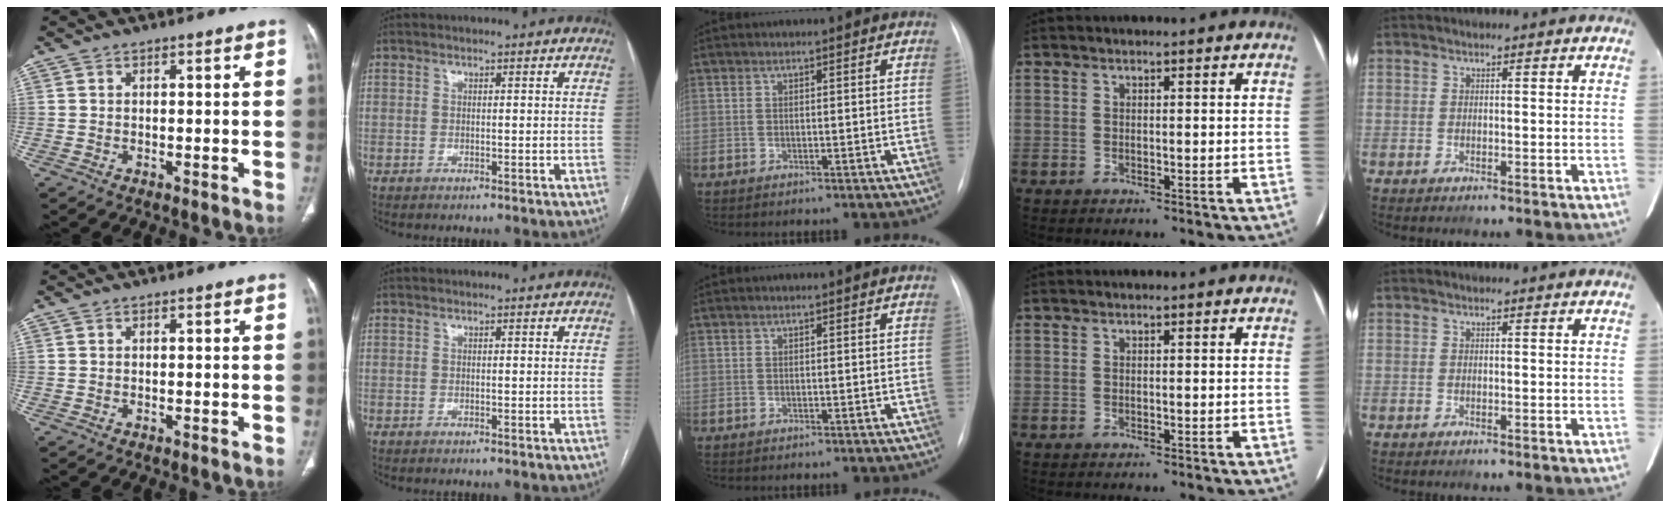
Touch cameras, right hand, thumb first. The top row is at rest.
{}